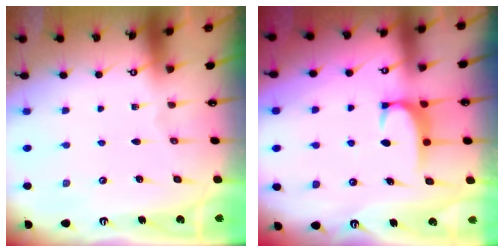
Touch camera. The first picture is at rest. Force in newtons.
{"total": 1.9, "press": 1.8, "slide": 0.4}